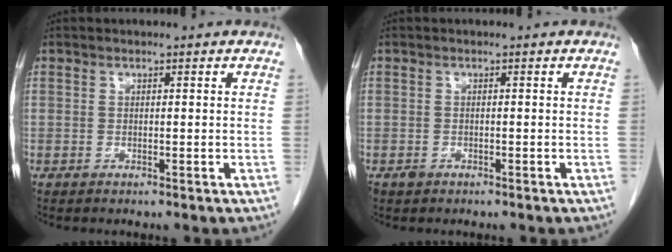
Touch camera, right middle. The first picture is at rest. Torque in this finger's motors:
{"motor_torque": [0.11, -0.09, 0.00, 0.00]}